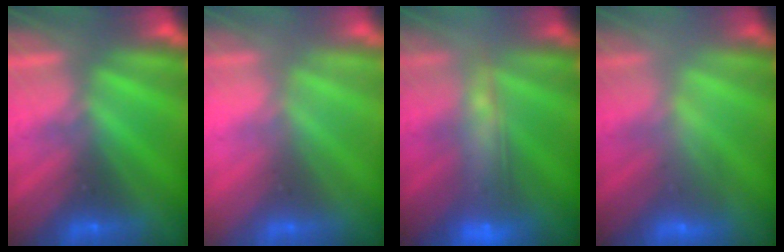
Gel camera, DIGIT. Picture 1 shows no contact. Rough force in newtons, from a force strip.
{"total": 2.5}
{"total": 8.0}
{"total": 2.3}